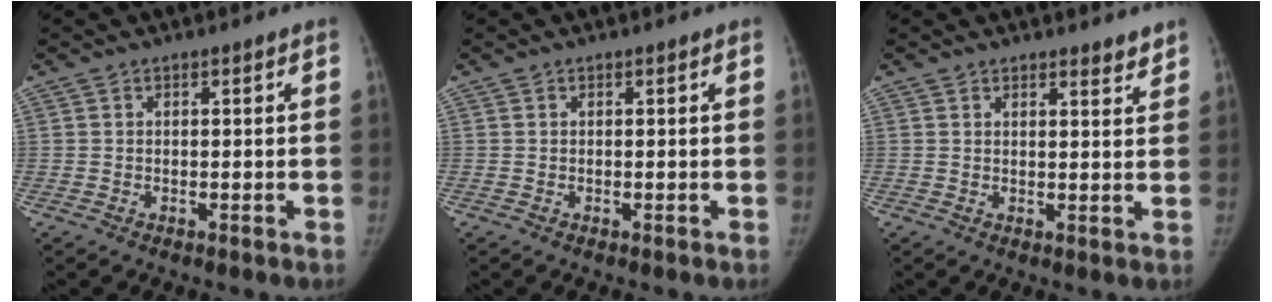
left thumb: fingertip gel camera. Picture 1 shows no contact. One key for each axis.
{"total": 0.0}
{"total": 2.6, "fx": 2.4, "fy": 0.8, "fz": 0.6, "tx": 0.009, "ty": -0.018, "tz": 0.027}